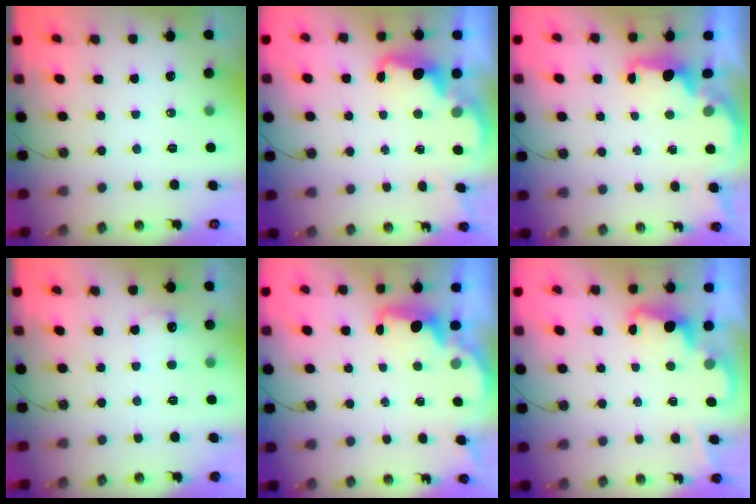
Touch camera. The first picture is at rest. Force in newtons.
{"total": 2.6, "press": 2.5, "slide": 0.7}
{"total": 1.6, "press": 1.5, "slide": 0.6}
{"total": 6.3, "press": 6.3, "slide": 0.2}
{"total": 2.0, "press": 1.9, "slide": 0.7}
{"total": 2.3, "press": 2.3, "slide": 0.5}